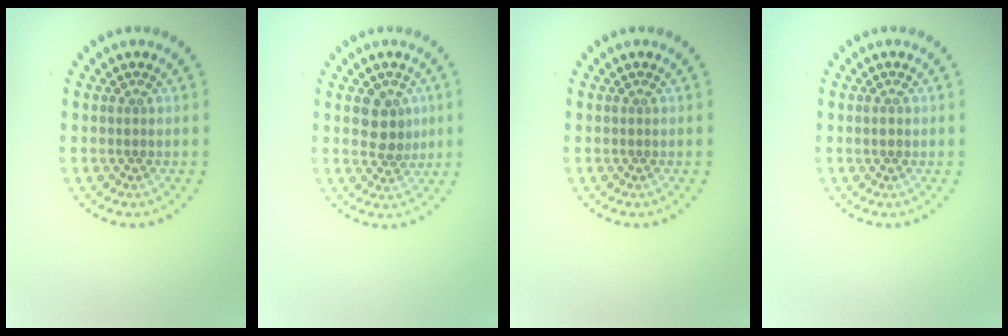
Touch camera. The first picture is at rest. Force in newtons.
{"total": 3.3, "press": 3.0, "slide": 1.2}
{"total": 0.0}
{"total": 0.7, "press": 0.7, "slide": 0.2}